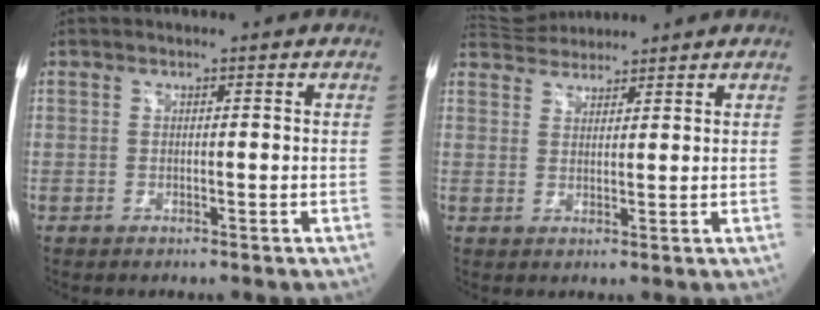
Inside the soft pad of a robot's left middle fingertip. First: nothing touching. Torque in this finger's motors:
{"motor_torque": [0.09, -0.12, -0.15, -0.03]}